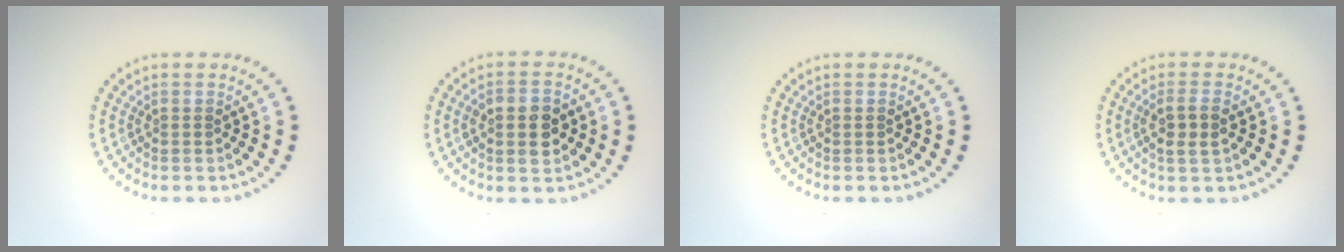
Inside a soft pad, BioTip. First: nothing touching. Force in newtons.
{"total": 3.8, "press": 3.8, "slide": 0.3}
{"total": 0.0}
{"total": 2.3, "press": 2.2, "slide": 0.8}